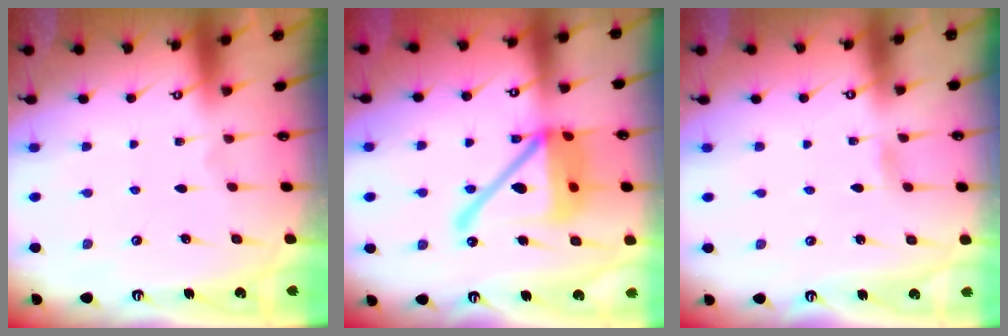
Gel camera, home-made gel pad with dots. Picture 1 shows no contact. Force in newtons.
{"total": 20.2, "press": 20.0, "slide": 2.8}
{"total": 1.2, "press": 1.1, "slide": 0.2}